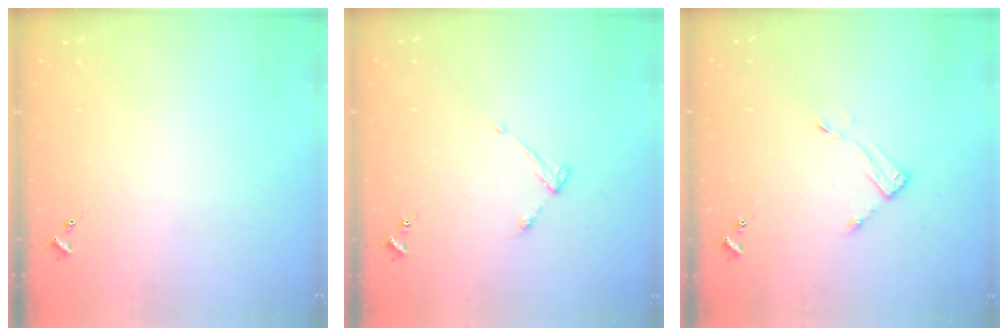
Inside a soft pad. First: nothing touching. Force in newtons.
{"total": 3.6, "press": 3.6, "slide": 0.5}
{"total": 3.0, "press": 3.0, "slide": 0.3}